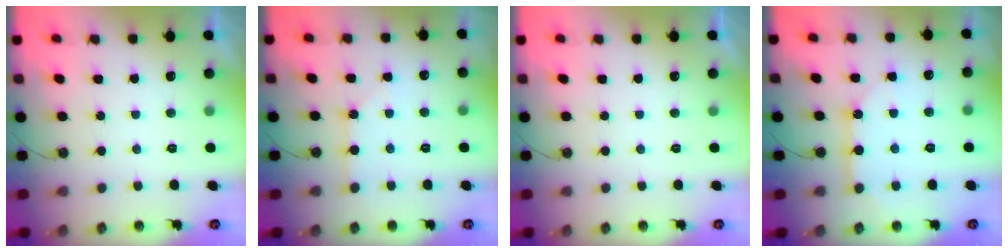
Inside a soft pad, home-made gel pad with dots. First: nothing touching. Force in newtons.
{"total": 1.8, "press": 1.8, "slide": 0.3}
{"total": 0.0}
{"total": 9.9, "press": 9.8, "slide": 0.8}